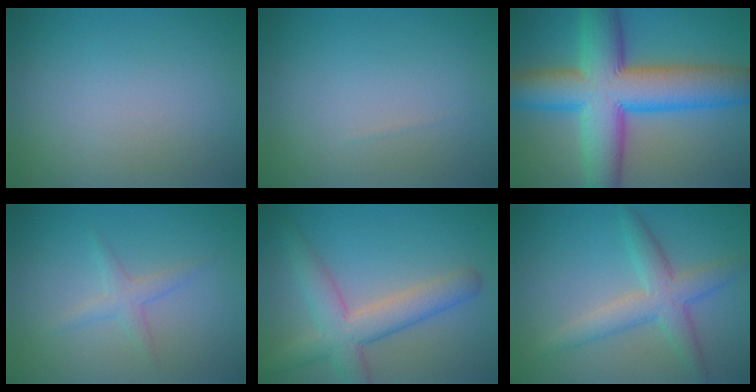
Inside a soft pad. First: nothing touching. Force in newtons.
{"total": 0.0}
{"total": 13.0, "press": 12.9, "slide": 0.4}
{"total": 1.7, "press": 1.6, "slide": 0.1}
{"total": 5.5, "press": 5.5, "slide": 0.5}
{"total": 4.3, "press": 4.3, "slide": 0.3}